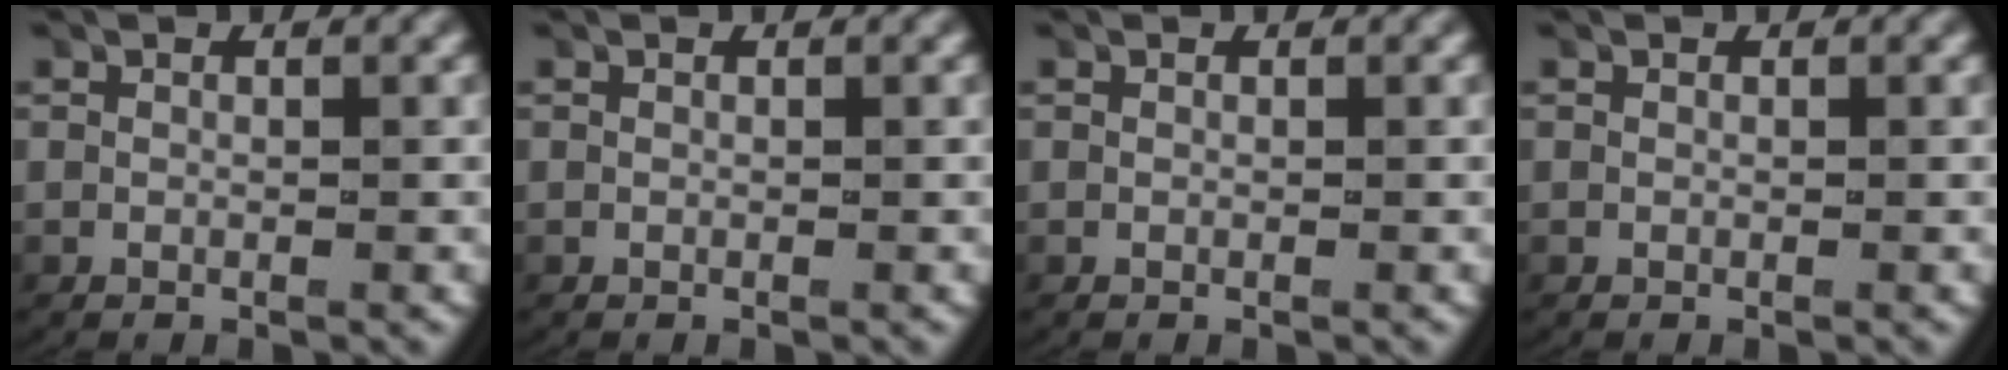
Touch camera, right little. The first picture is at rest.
{"total": 0.0}
{"total": 0.0}
{"total": 0.0}